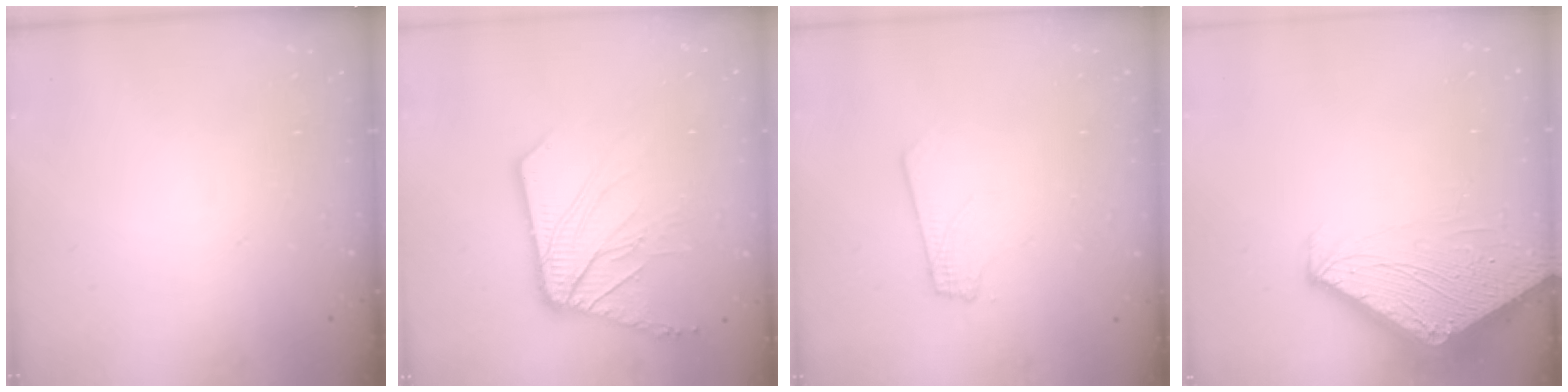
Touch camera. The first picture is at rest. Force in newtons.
{"total": 14.6, "press": 14.5, "slide": 1.7}
{"total": 2.9, "press": 2.9, "slide": 0.4}
{"total": 3.6, "press": 3.6, "slide": 0.3}